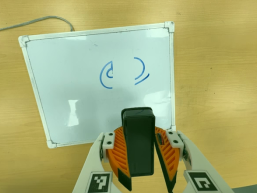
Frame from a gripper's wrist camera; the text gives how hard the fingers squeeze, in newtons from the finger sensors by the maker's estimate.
{"total": 10.1, "left": 9.9, "right": 10.2}